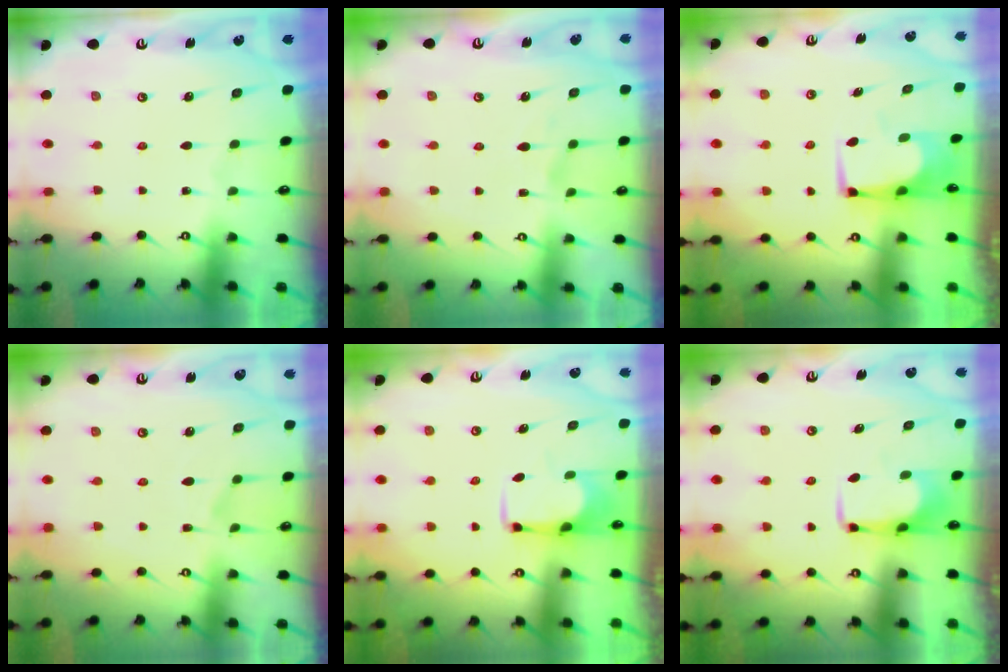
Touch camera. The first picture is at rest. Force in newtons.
{"total": 1.4, "press": 1.0, "slide": 0.9}
{"total": 1.0, "press": 0.9, "slide": 0.2}
{"total": 2.4, "press": 2.1, "slide": 1.1}
{"total": 2.4, "press": 2.2, "slide": 1.1}
{"total": 2.0, "press": 2.0, "slide": 0.4}